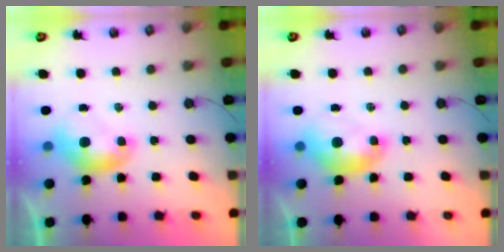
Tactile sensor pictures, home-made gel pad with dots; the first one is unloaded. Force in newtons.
{"total": 1.5, "press": 1.4, "slide": 0.6}